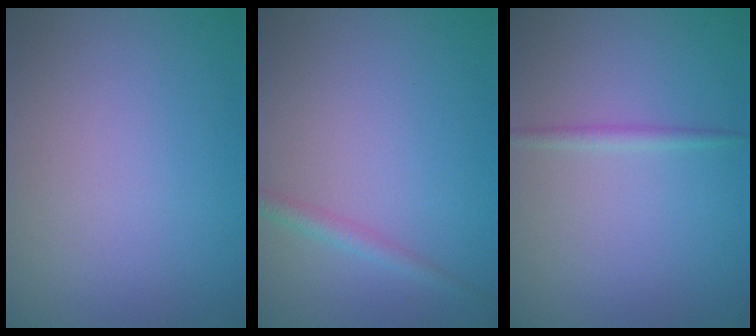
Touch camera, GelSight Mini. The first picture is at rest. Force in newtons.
{"total": 1.5, "press": 1.5, "slide": 0.0}
{"total": 1.1, "press": 1.1, "slide": 0.0}